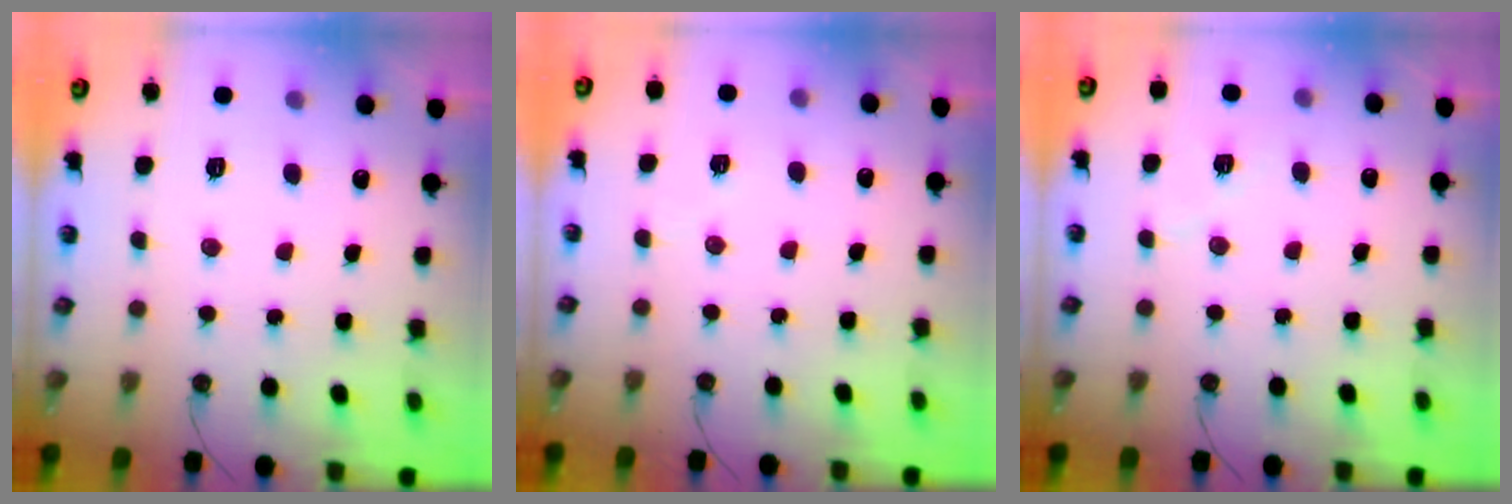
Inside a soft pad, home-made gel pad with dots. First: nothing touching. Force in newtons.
{"total": 2.6, "press": 2.5, "slide": 0.8}
{"total": 6.0, "press": 6.0, "slide": 0.7}